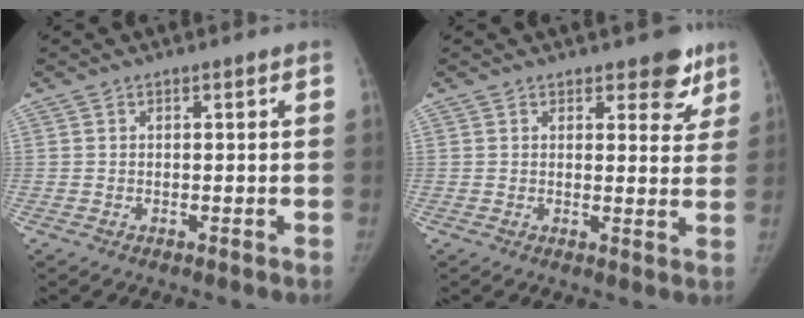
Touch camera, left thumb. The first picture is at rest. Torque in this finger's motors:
{"motor_torque": [0.21, -0.13, 0.79, -0.56, 0.11]}